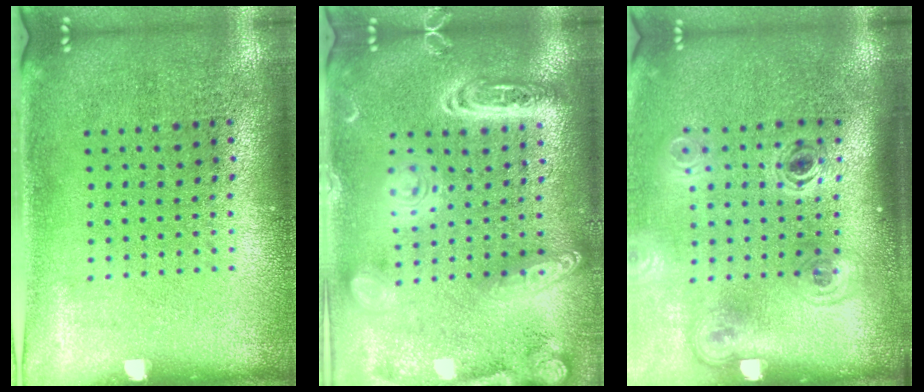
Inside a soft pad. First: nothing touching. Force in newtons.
{"total": 4.0, "press": 4.0, "slide": 0.4}
{"total": 1.9, "press": 1.2, "slide": 1.4}